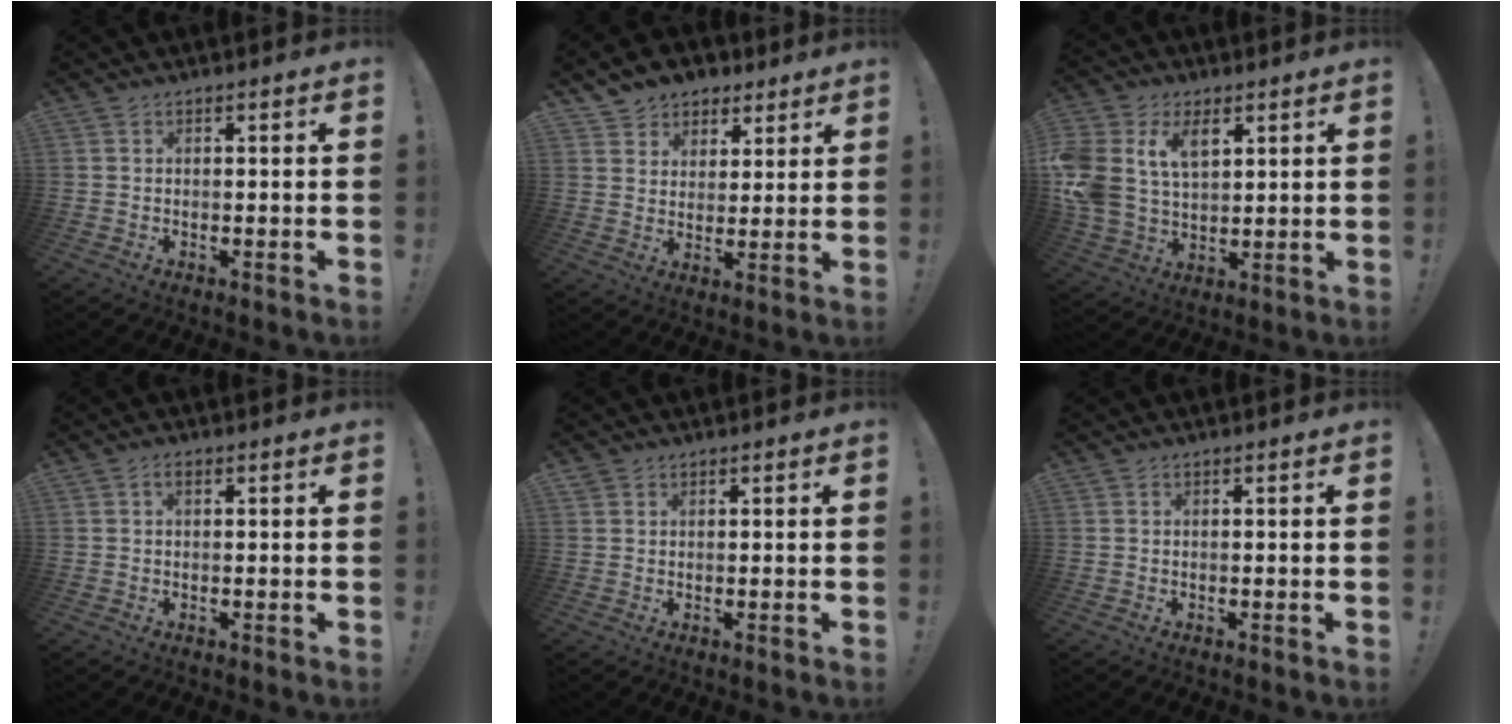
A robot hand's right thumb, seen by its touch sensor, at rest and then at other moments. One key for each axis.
{"total": 7.8, "fx": 5.0, "fy": 6.0, "fz": 1.2, "tx": -0.011, "ty": -0.038, "tz": 0.099}
{"total": 14.0, "fx": 6.0, "fy": 9.8, "fz": 8.0, "tx": -0.167, "ty": -0.022, "tz": 0.116}
{"total": 1.3, "fx": 0.4, "fy": 0.8, "fz": 1.0, "tx": -0.024, "ty": 0.006, "tz": 0.007}
{"total": 1.3, "fx": 1.0, "fy": 0.8, "fz": 0.2, "tx": 0.001, "ty": -0.001, "tz": 0.018}
{"total": 0.0}